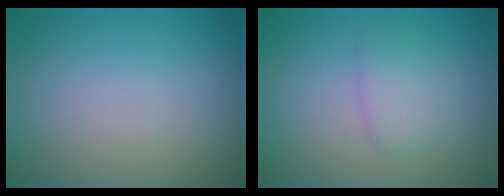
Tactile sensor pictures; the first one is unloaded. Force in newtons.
{"total": 2.1, "press": 2.1, "slide": 0.1}